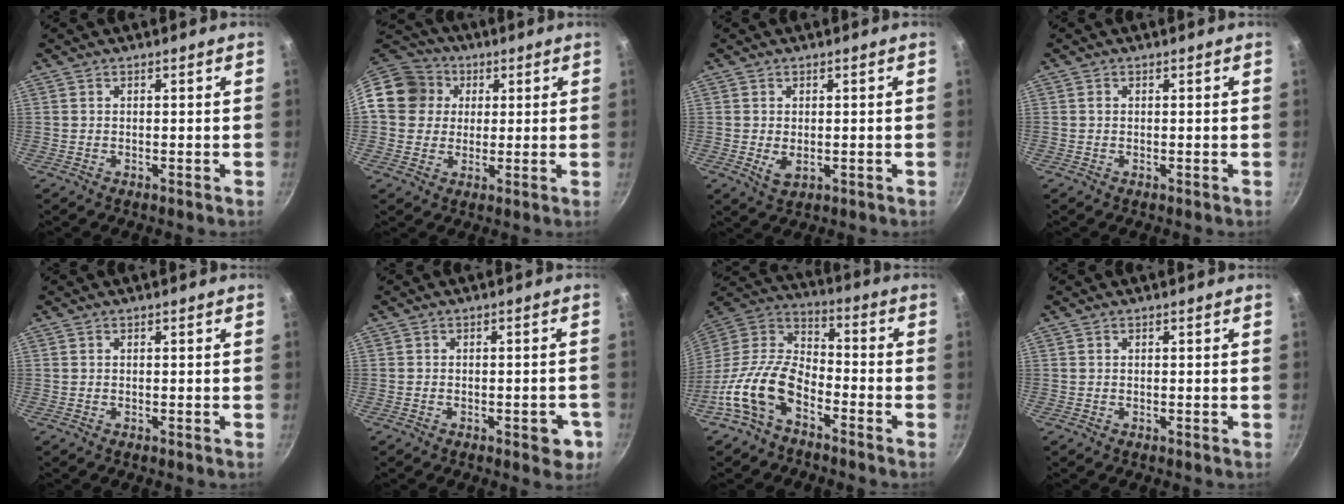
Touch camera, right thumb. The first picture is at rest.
{"total": 12.9, "force": [2.6, 11.5, 5.3], "torque": [-0.083, 0.026, 0.030]}
{"total": 3.1, "force": [-0.2, 2.1, 2.3], "torque": [-0.041, -0.007, 0.002]}
{"total": 0.6, "force": [0.1, 0.5, 0.2], "torque": [-0.003, 0.003, 0.000]}
{"total": 0.0}
{"total": 4.7, "force": [-1.9, 2.3, 3.7], "torque": [-0.025, 0.013, -0.021]}
{"total": 15.6, "force": [-7.8, 8.9, 10.2], "torque": [-0.183, 0.067, -0.176]}
{"total": 0.0}